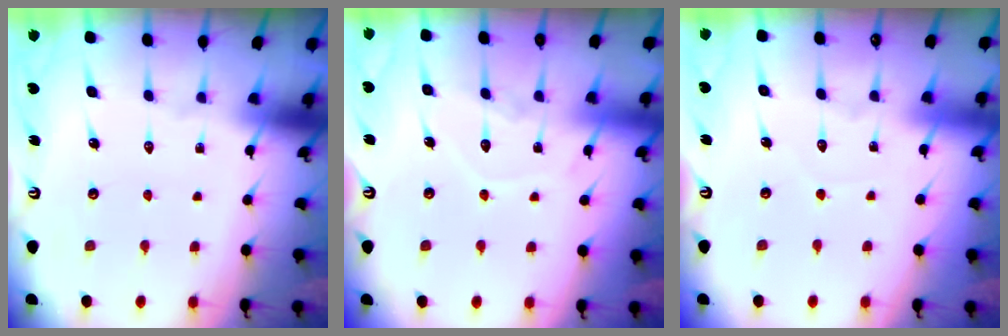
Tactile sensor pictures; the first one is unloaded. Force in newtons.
{"total": 8.0, "press": 7.9, "slide": 0.3}
{"total": 2.5, "press": 2.5, "slide": 0.3}